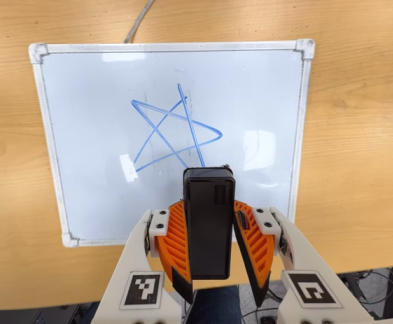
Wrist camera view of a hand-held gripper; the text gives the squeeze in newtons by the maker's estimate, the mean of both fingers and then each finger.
{"total": 6.0, "left": 5.4, "right": 6.7}